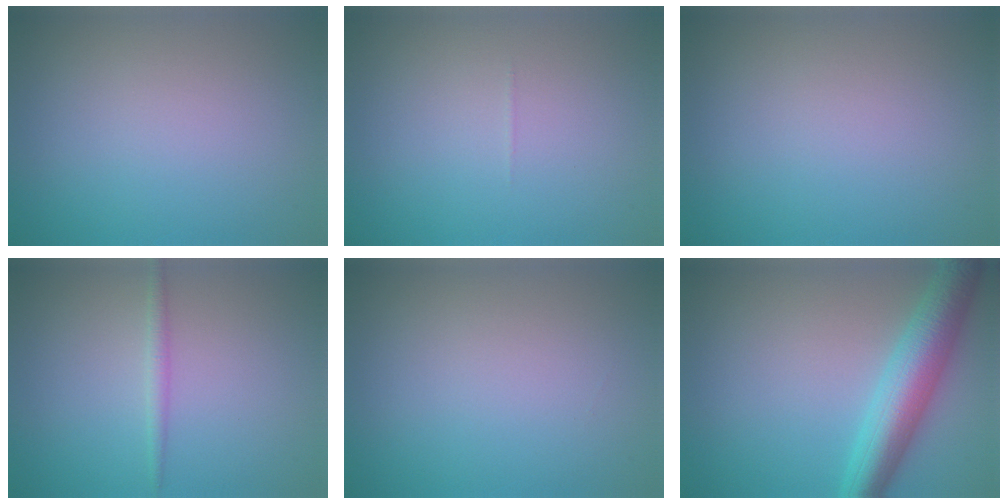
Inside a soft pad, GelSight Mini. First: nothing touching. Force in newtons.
{"total": 0.0}
{"total": 0.0}
{"total": 1.2, "press": 1.2, "slide": 0.0}
{"total": 0.0}
{"total": 6.5, "press": 6.5, "slide": 0.1}